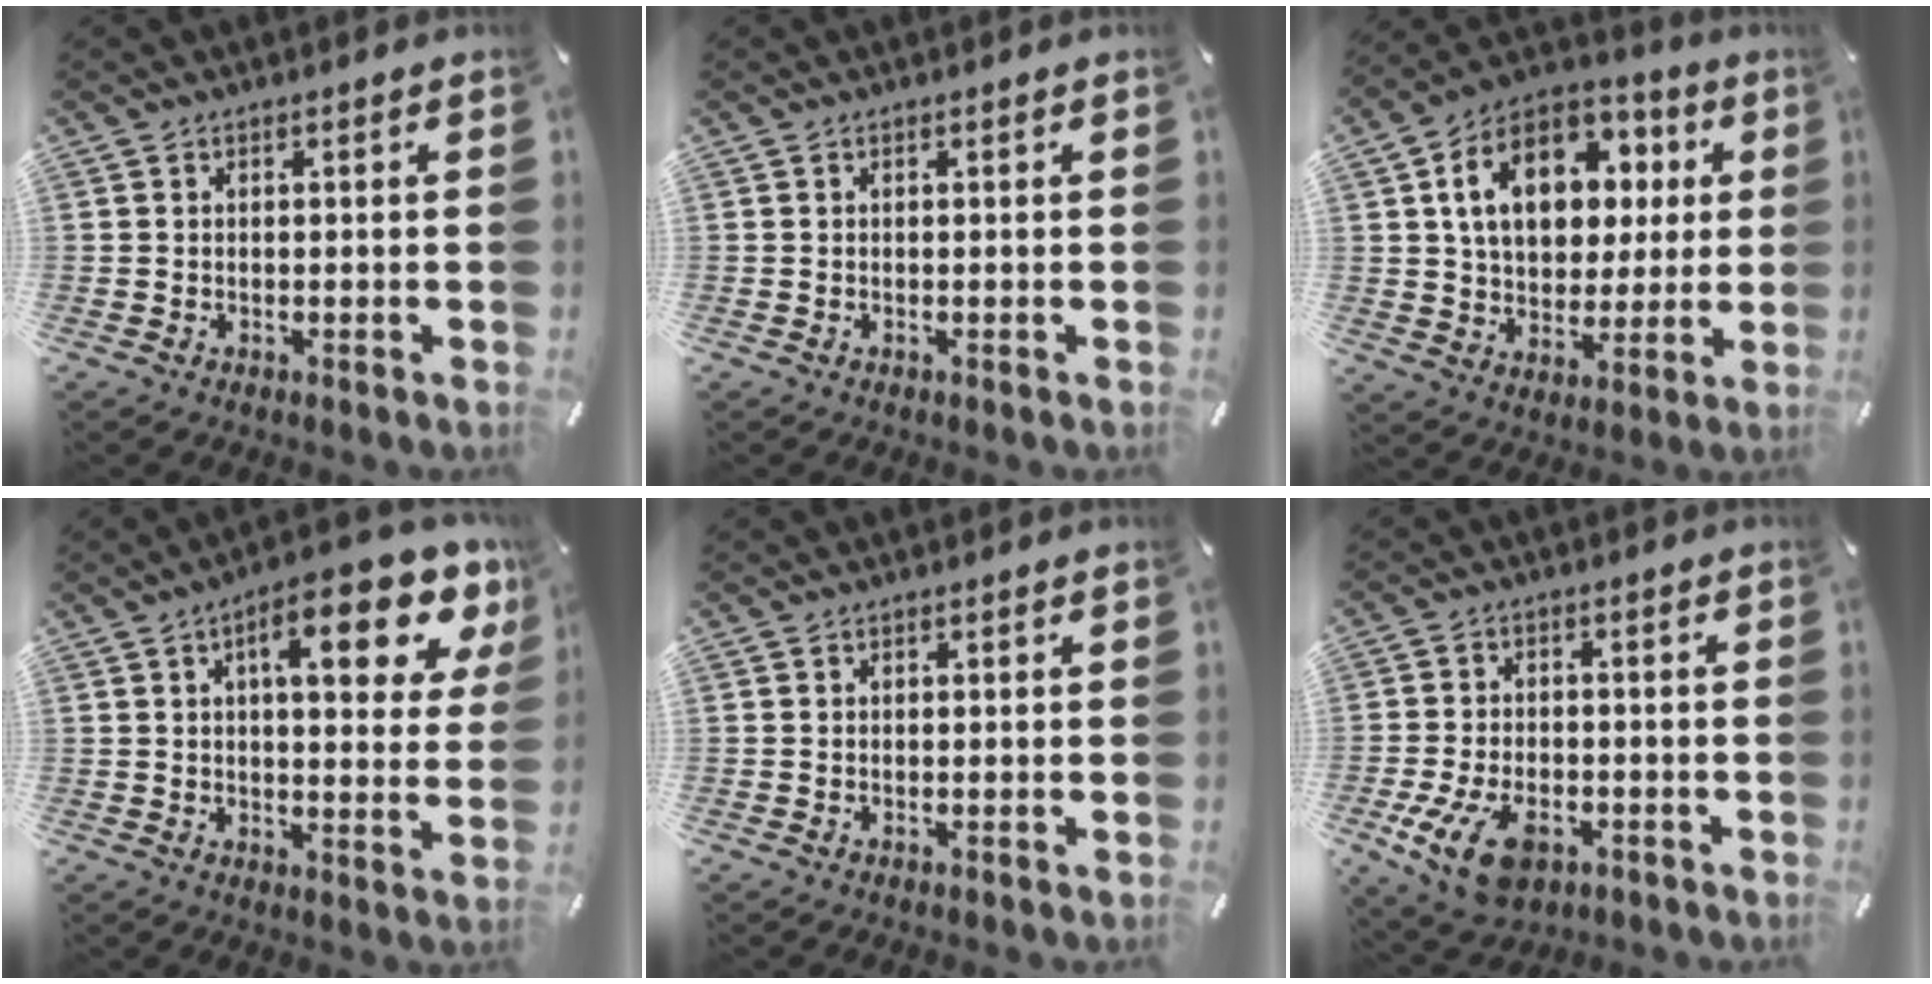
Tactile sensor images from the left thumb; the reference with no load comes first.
{"total": 0.0}
{"total": 16.7, "force": [5.3, 12.3, 9.9], "torque": [-0.175, -0.006, 0.101]}
{"total": 15.2, "force": [7.5, 5.3, 12.2], "torque": [-0.164, -0.033, 0.112]}
{"total": 0.0}
{"total": 10.8, "force": [-4.6, 6.6, 7.1], "torque": [-0.150, 0.004, -0.084]}